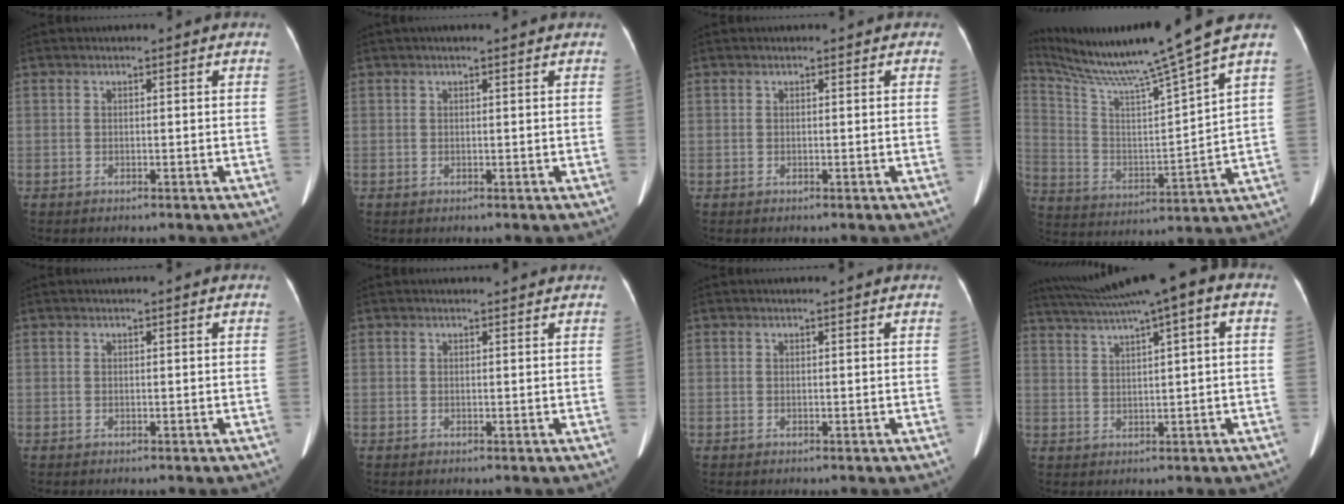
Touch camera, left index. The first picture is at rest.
{"total": 2.6, "force": [2.3, -0.1, 1.3], "torque": [-0.016, 0.017, 0.029]}
{"total": 1.4, "force": [1.1, 0.7, 0.7], "torque": [-0.002, 0.021, 0.009]}
{"total": 17.9, "force": [15.1, -3.1, 9.1], "torque": [-0.172, -0.033, 0.257]}
{"total": 1.0, "force": [0.8, -0.2, 0.5], "torque": [-0.010, 0.015, 0.019]}
{"total": 3.6, "force": [3.5, 0.2, 1.0], "torque": [-0.015, 0.015, 0.040]}
{"total": 1.8, "force": [1.6, -0.1, 0.8], "torque": [-0.010, 0.015, 0.023]}
{"total": 11.1, "force": [6.7, 0.3, 8.8], "torque": [-0.156, 0.047, 0.101]}